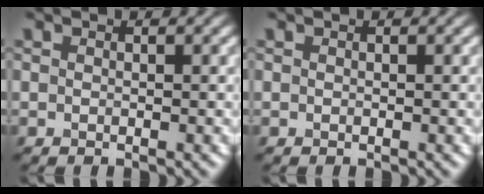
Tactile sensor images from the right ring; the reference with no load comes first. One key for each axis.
{"total": 0.0}